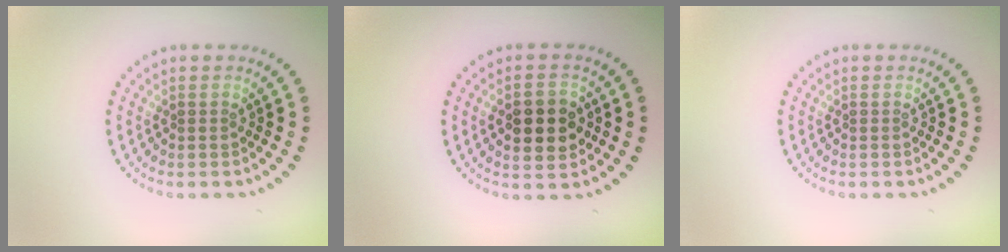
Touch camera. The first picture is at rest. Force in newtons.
{"total": 4.5, "press": 4.5, "slide": 0.1}
{"total": 0.0}